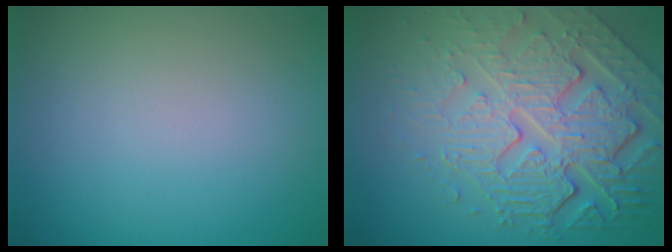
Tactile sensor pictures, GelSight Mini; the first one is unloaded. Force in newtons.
{"total": 8.5, "press": 5.8, "slide": 6.2}